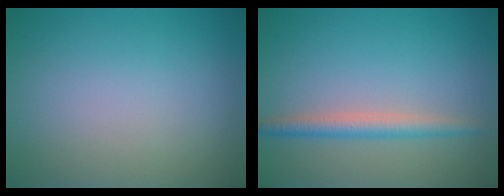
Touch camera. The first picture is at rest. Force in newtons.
{"total": 2.4, "press": 2.4, "slide": 0.1}